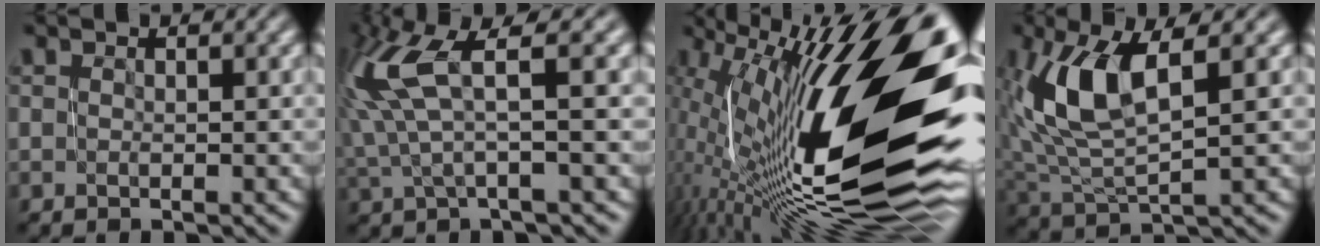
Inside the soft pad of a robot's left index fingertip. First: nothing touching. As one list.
[{"total": 7.6, "force": [2.4, 1.7, 7.0], "torque": [-0.154, 0.024, 0.048]}, {"total": 19.3, "force": [2.2, 7.2, 17.8], "torque": [-0.277, -0.019, 0.029]}, {"total": 7.4, "force": [2.4, 2.9, 6.3], "torque": [-0.142, 0.008, 0.045]}]